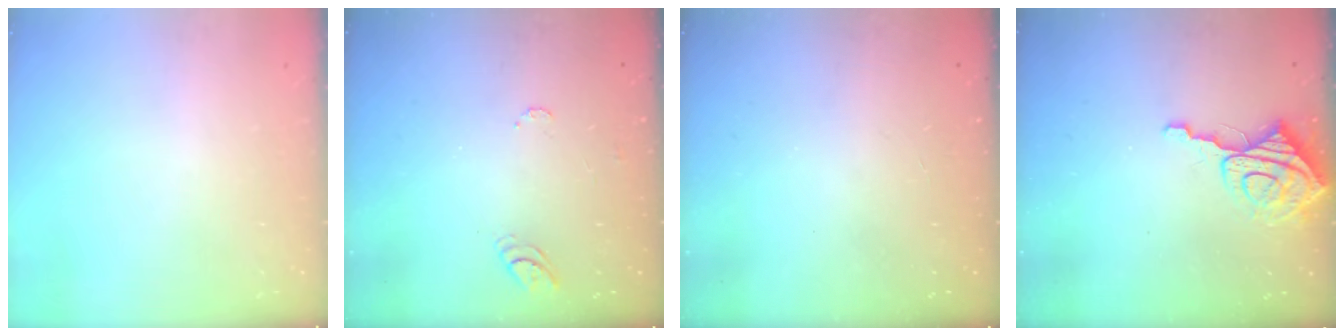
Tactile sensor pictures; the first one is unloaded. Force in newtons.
{"total": 6.3, "press": 6.3, "slide": 0.6}
{"total": 0.0}
{"total": 8.2, "press": 8.1, "slide": 0.7}